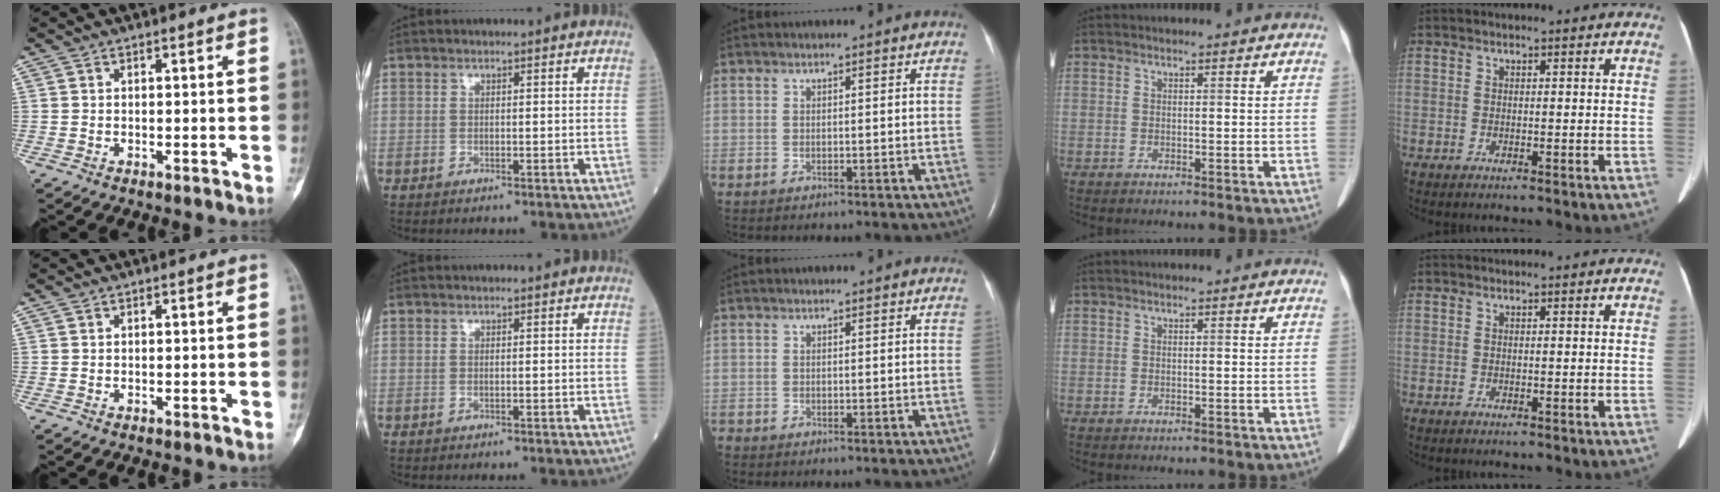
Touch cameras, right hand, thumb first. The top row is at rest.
{}